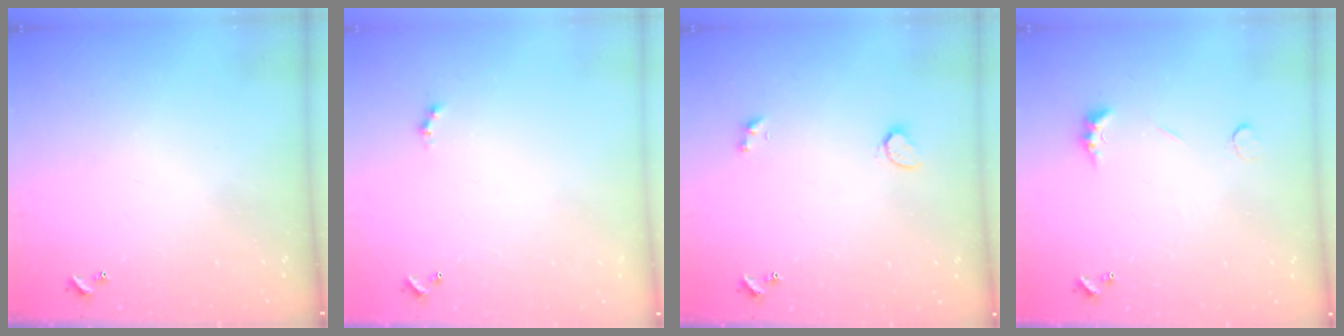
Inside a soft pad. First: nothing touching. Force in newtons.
{"total": 0.0}
{"total": 2.3, "press": 2.3, "slide": 0.5}
{"total": 2.5, "press": 2.4, "slide": 0.7}